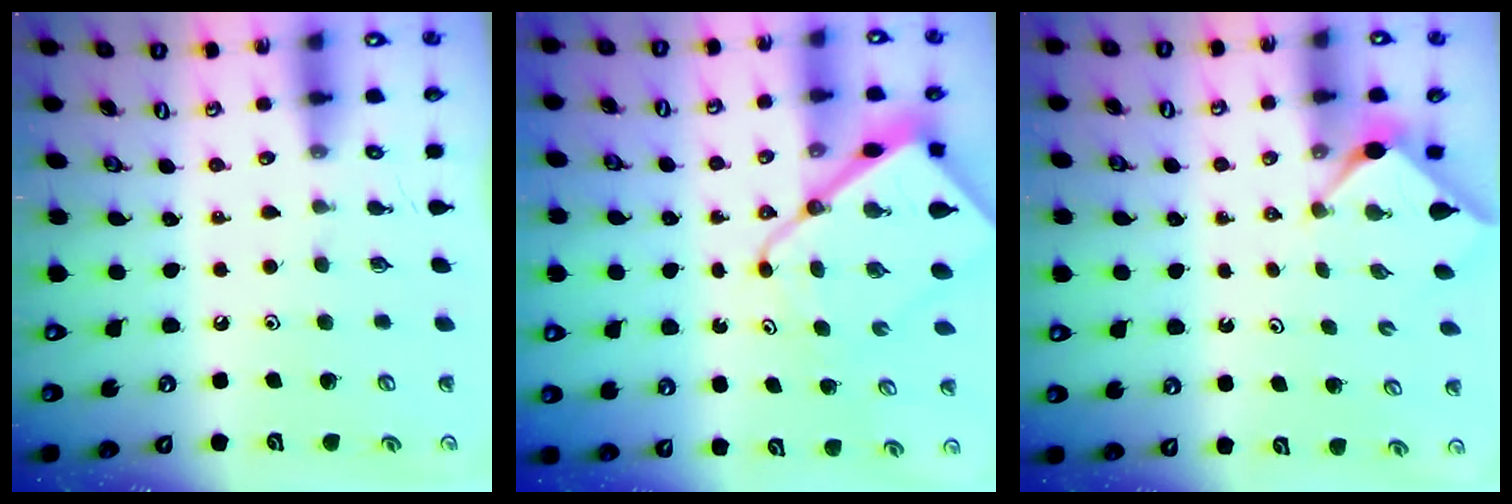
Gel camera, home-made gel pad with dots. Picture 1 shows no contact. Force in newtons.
{"total": 11.2, "press": 11.1, "slide": 1.2}
{"total": 3.0, "press": 3.0, "slide": 0.3}